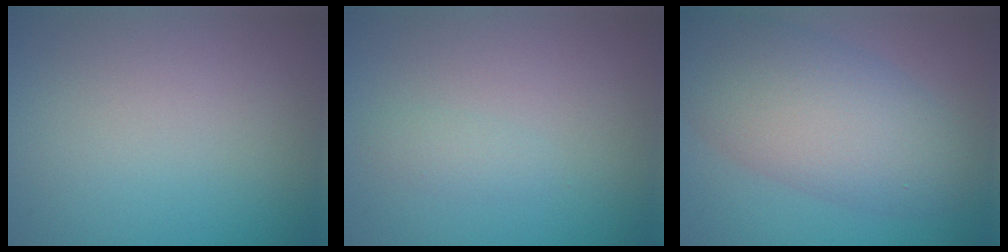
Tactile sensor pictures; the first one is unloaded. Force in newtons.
{"total": 1.0, "press": 1.0, "slide": 0.1}
{"total": 8.3, "press": 8.2, "slide": 0.7}